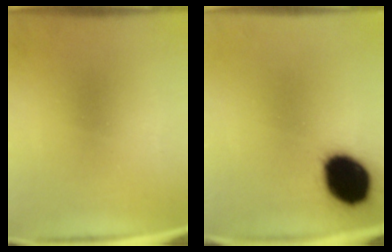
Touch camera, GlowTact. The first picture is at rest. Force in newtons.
{"total": 18.3}